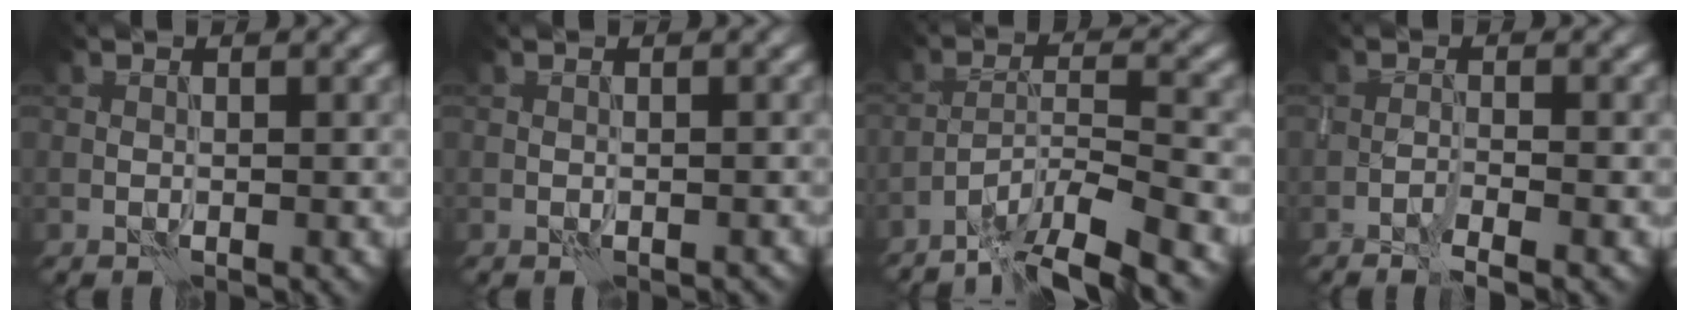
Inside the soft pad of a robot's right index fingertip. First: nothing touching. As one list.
[{"total": 0.0}, {"total": 8.4, "force": [-6.8, 1.1, 4.7], "torque": [-0.069, 0.007, -0.116]}, {"total": 2.0, "force": [-1.5, 0.1, 1.4], "torque": [-0.023, 0.003, -0.031]}]